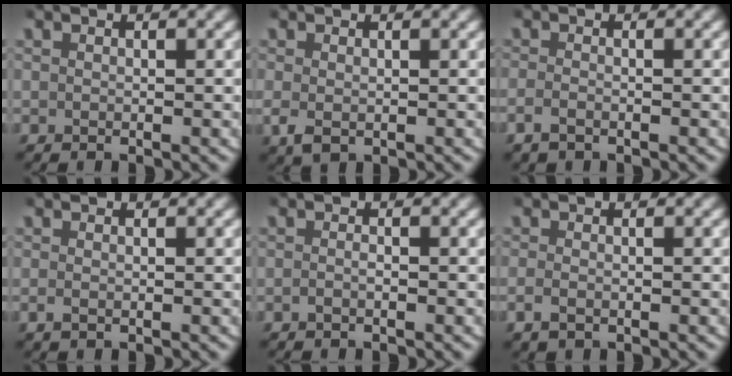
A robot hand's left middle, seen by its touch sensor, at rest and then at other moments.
{"total": 2.0, "force": [-0.6, 1.3, 1.4], "torque": [-0.039, -0.009, -0.002]}
{"total": 1.4, "force": [-1.0, 0.6, 0.8], "torque": [-0.025, -0.002, -0.017]}
{"total": 0.6, "force": [-0.3, 0.1, 0.5], "torque": [-0.012, 0.000, -0.003]}
{"total": 0.6, "force": [-0.5, 0.1, 0.4], "torque": [-0.012, 0.001, -0.009]}
{"total": 1.4, "force": [-0.8, 0.7, 0.9], "torque": [-0.026, -0.003, -0.012]}